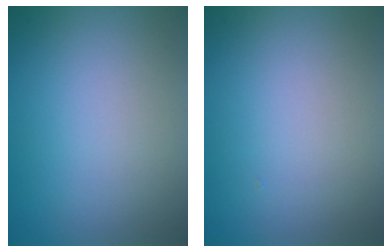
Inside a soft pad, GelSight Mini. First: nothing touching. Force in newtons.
{"total": 0.0}